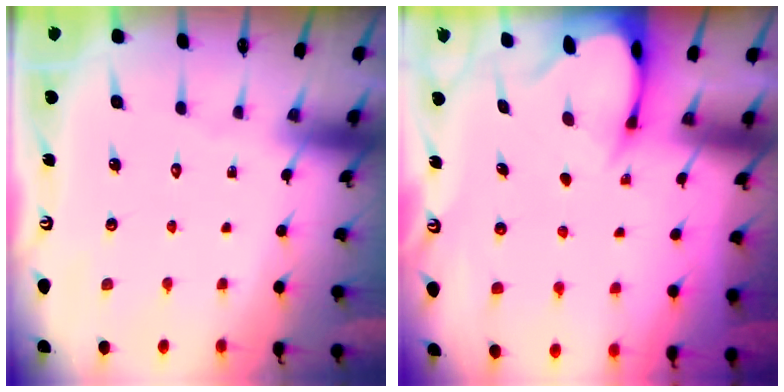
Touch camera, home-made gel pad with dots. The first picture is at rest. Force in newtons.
{"total": 3.0, "press": 3.0, "slide": 0.3}